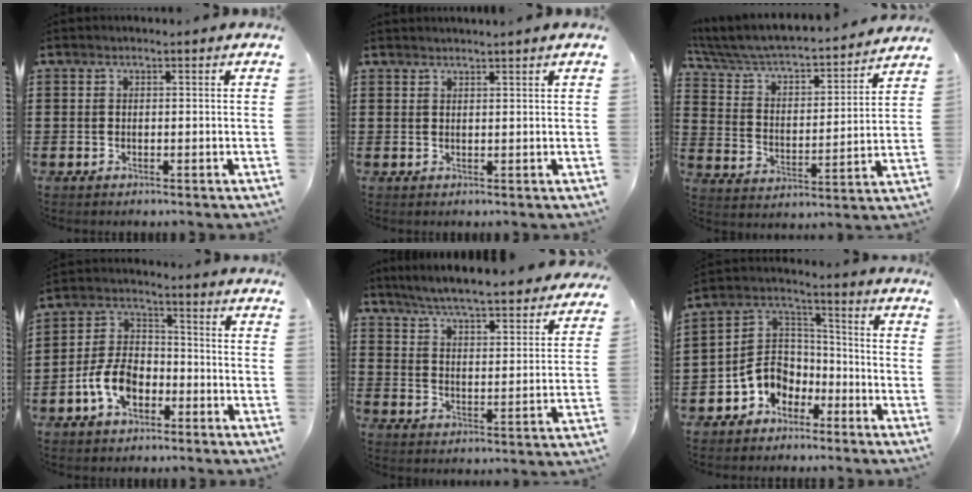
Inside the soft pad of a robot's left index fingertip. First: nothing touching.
{"total": 1.3, "force": [1.2, -0.3, 0.3], "torque": [-0.007, -0.003, 0.023]}
{"total": 5.0, "force": [4.7, 0.9, 1.6], "torque": [-0.056, -0.045, 0.072]}
{"total": 7.6, "force": [-3.3, 4.6, 5.0], "torque": [-0.126, 0.007, -0.071]}
{"total": 5.8, "force": [5.5, -0.5, 1.6], "torque": [-0.057, -0.045, 0.092]}
{"total": 6.4, "force": [-3.2, 5.3, 1.8], "torque": [-0.062, 0.007, -0.067]}